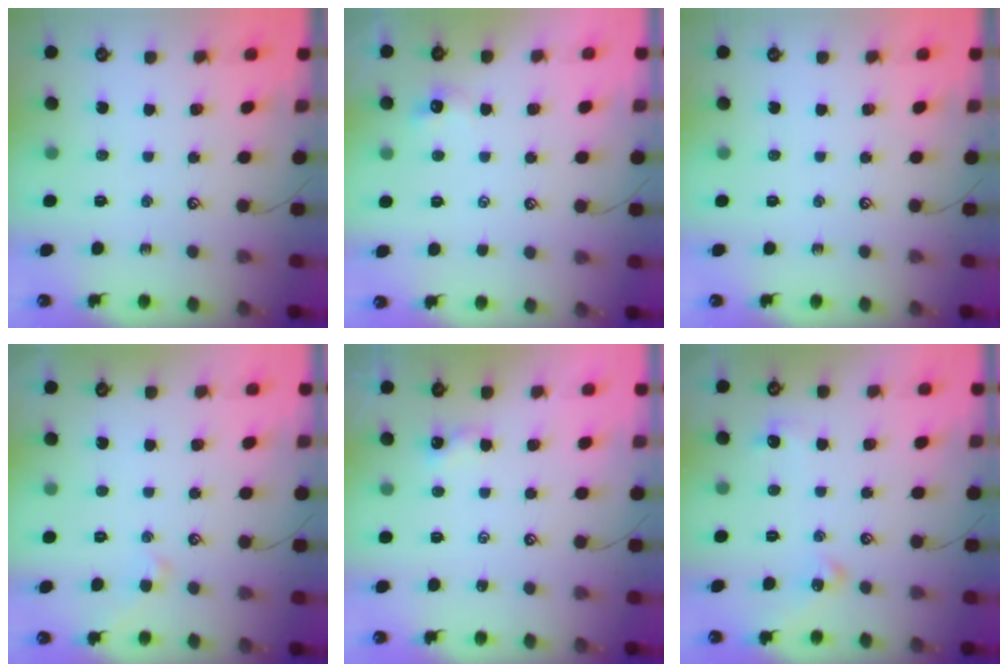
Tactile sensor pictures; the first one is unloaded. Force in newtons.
{"total": 1.2, "press": 1.0, "slide": 0.6}
{"total": 0.0}
{"total": 1.0, "press": 0.9, "slide": 0.3}
{"total": 0.8, "press": 0.7, "slide": 0.3}
{"total": 3.2, "press": 3.2, "slide": 0.6}